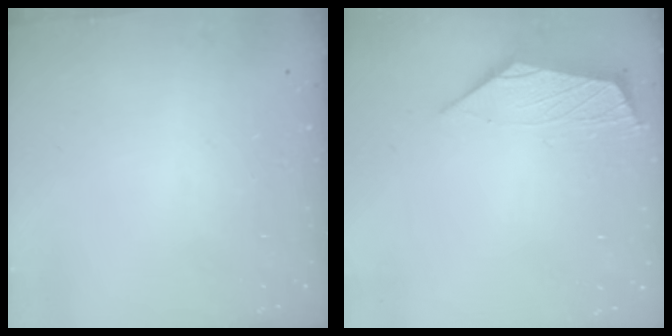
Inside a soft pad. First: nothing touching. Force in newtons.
{"total": 2.9, "press": 2.8, "slide": 0.5}